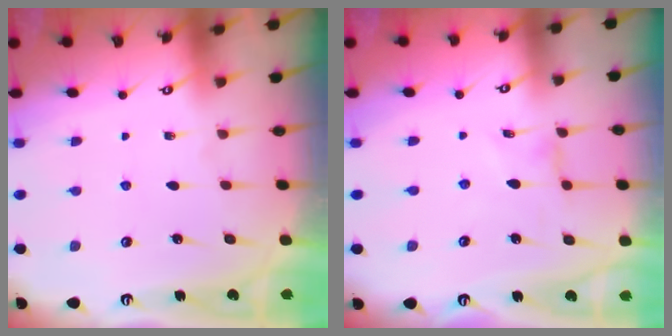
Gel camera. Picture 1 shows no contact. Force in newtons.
{"total": 0.0}